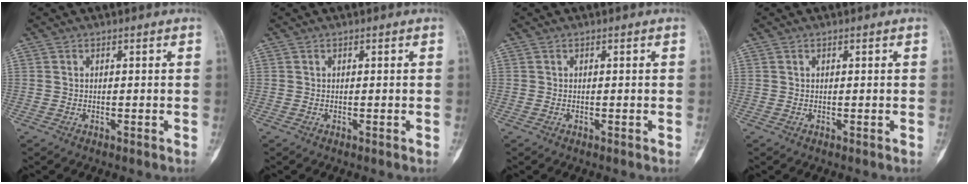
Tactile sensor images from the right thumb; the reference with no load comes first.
{"total": 0.0}
{"total": 0.0}
{"total": 0.0}